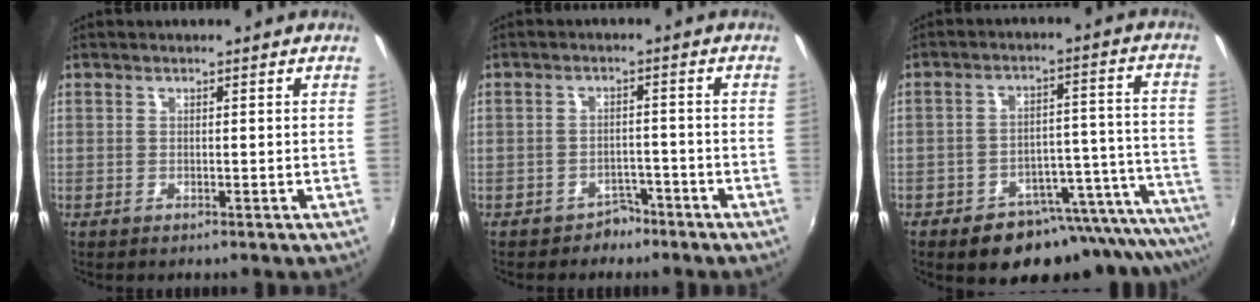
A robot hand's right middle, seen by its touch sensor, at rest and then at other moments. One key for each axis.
{"total": 3.6, "fx": -2.8, "fy": 2.3, "fz": 0.2, "tx": -0.004, "ty": 0.013, "tz": -0.039}
{"total": 20.2, "fx": -17.8, "fy": 6.7, "fz": 6.9, "tx": -0.068, "ty": 0.024, "tz": -0.233}